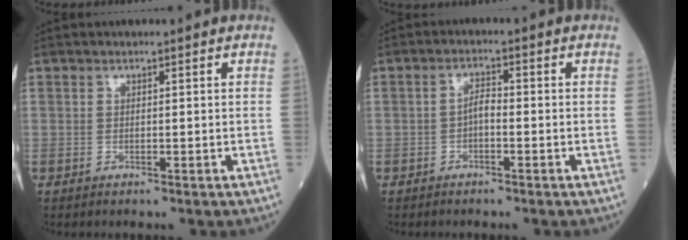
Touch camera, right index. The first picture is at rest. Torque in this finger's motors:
{"motor_torque": [0.40, -0.21, 0.20, 0.06]}